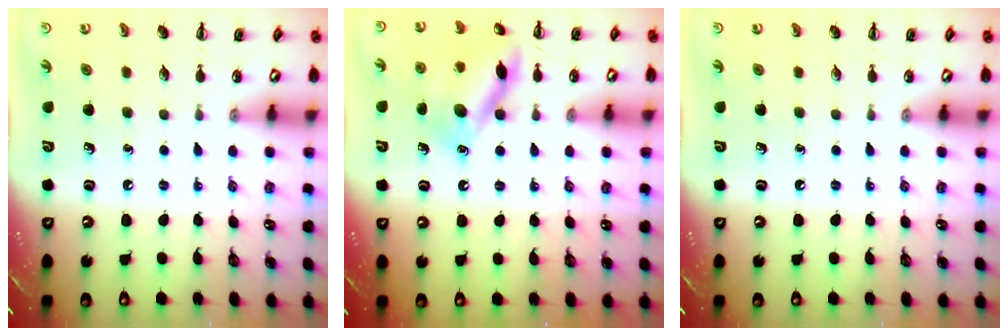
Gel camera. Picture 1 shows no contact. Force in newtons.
{"total": 13.2, "press": 13.2, "slide": 1.0}
{"total": 0.0}